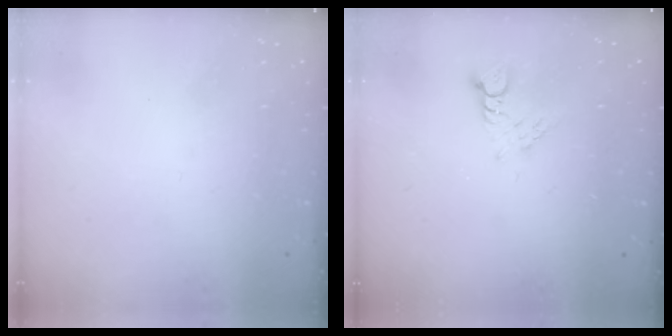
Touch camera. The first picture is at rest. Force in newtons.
{"total": 4.7, "press": 4.7, "slide": 0.0}